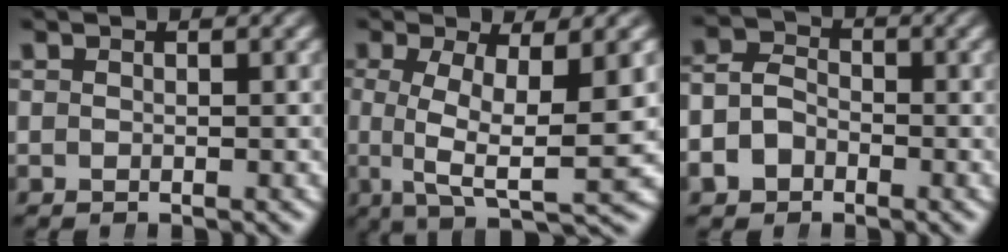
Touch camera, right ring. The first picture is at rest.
{"total": 8.1, "force": [-0.3, 3.0, 7.6], "torque": [-0.123, -0.023, 0.005]}
{"total": 5.9, "force": [-1.5, 5.1, 2.5], "torque": [-0.067, -0.019, -0.027]}